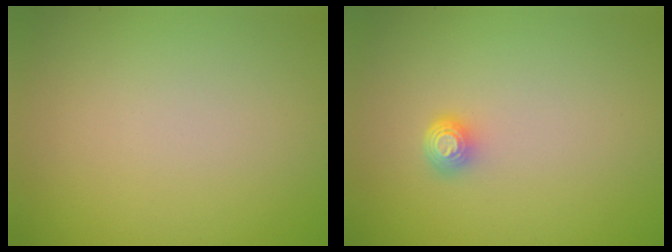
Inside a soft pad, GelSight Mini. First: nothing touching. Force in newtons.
{"total": 1.5, "press": 1.2, "slide": 0.9}